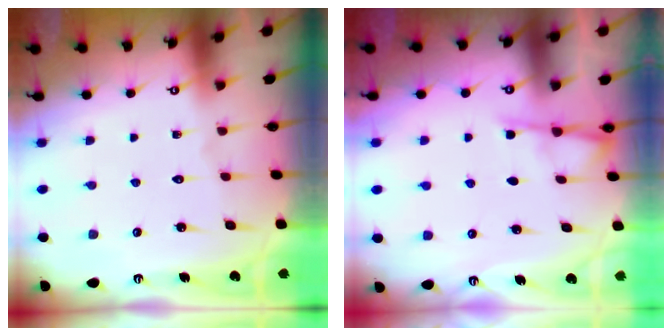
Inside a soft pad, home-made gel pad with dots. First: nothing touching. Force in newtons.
{"total": 4.2, "press": 4.2, "slide": 0.6}